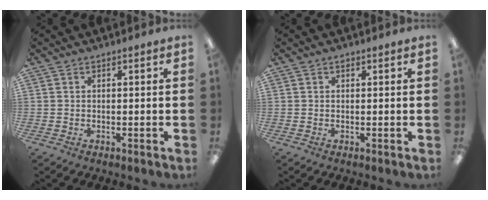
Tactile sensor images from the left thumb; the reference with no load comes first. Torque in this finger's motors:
{"motor_torque": [0.08, 0.10, 0.00, 0.02, -0.01]}